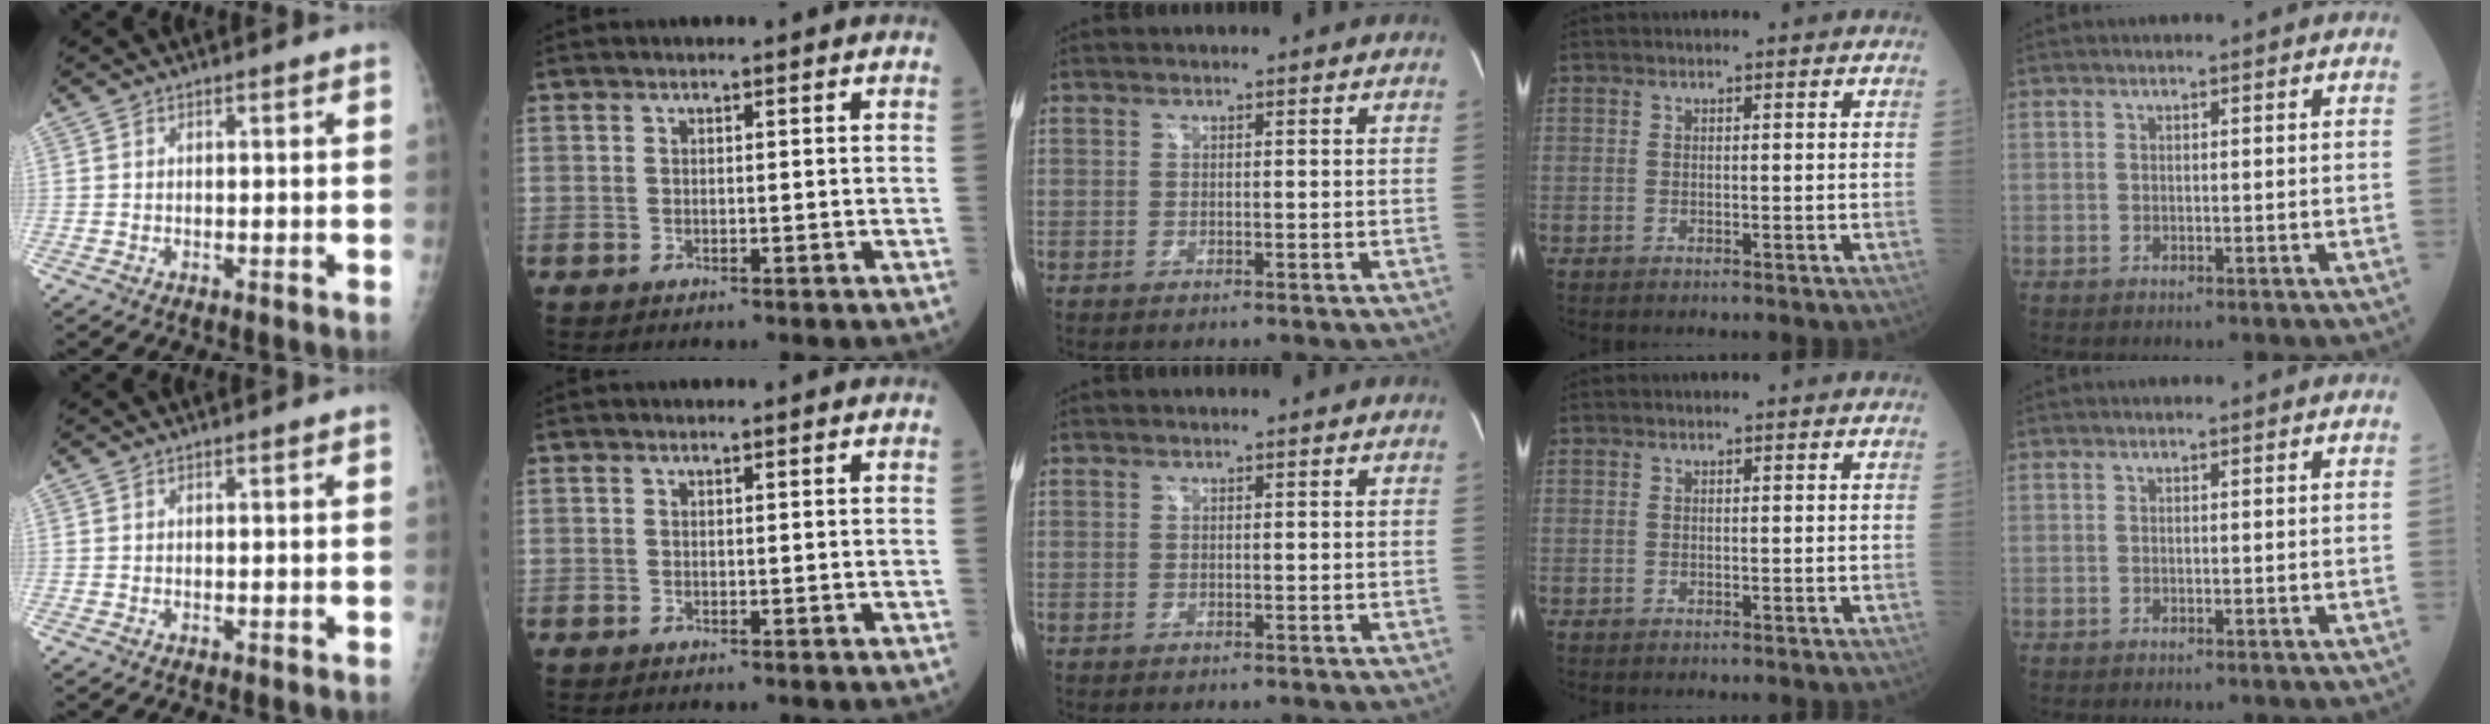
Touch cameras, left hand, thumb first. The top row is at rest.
{}